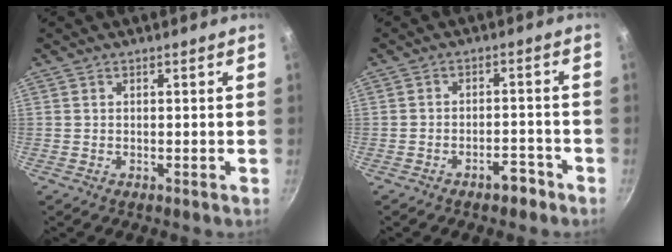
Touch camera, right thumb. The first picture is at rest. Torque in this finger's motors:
{"motor_torque": [0.50, -0.12, -0.16, 0.04, -0.01]}